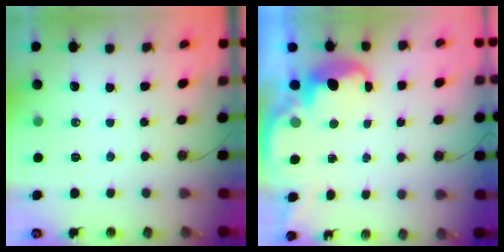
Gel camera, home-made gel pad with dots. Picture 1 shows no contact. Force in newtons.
{"total": 3.5, "press": 3.4, "slide": 0.6}